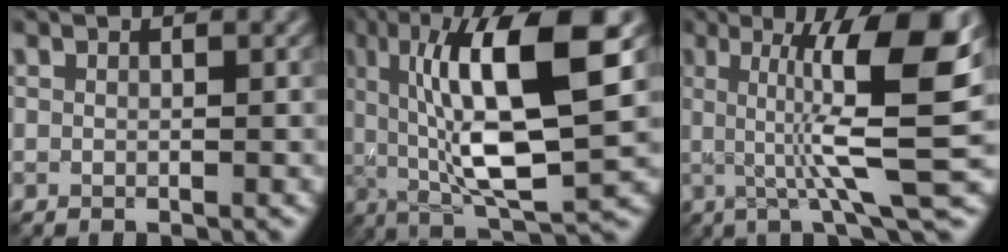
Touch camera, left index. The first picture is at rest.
{"total": 13.0, "force": [2.4, 3.5, 12.3], "torque": [-0.201, 0.005, 0.043]}
{"total": 10.4, "force": [1.7, 2.1, 10.1], "torque": [-0.144, -0.002, 0.030]}